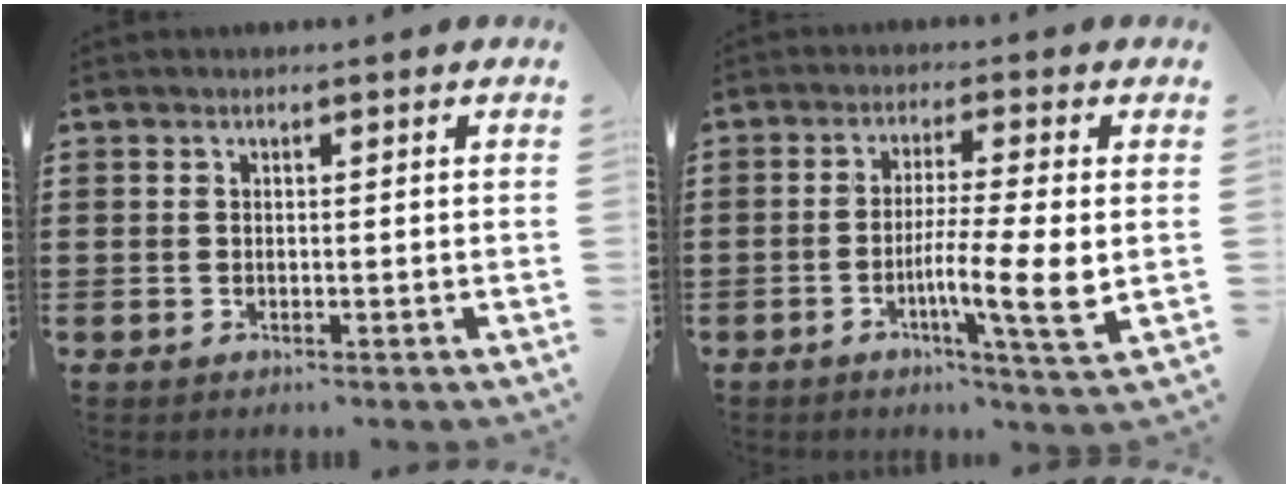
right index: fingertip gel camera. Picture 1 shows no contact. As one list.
[{"total": 8.7, "force": [-1.8, 0.1, 8.5], "torque": [-0.152, -0.014, -0.034]}]